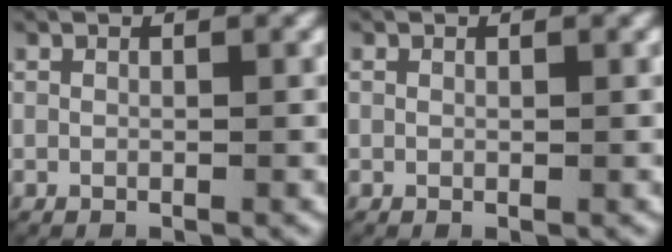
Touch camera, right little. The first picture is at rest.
{"total": 0.0}